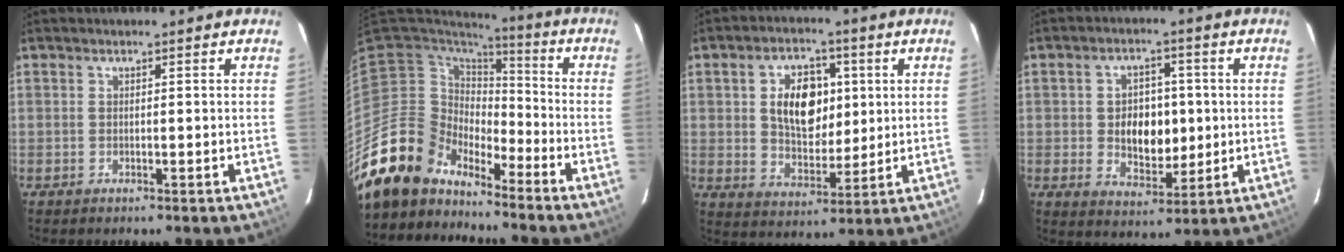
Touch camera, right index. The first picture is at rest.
{"total": 13.4, "force": [-12.0, 5.8, 0.8], "torque": [-0.031, 0.022, -0.225]}
{"total": 11.4, "force": [2.5, 7.3, 8.4], "torque": [-0.144, 0.014, 0.049]}
{"total": 9.0, "force": [-0.1, 6.2, 6.5], "torque": [-0.116, 0.004, 0.009]}